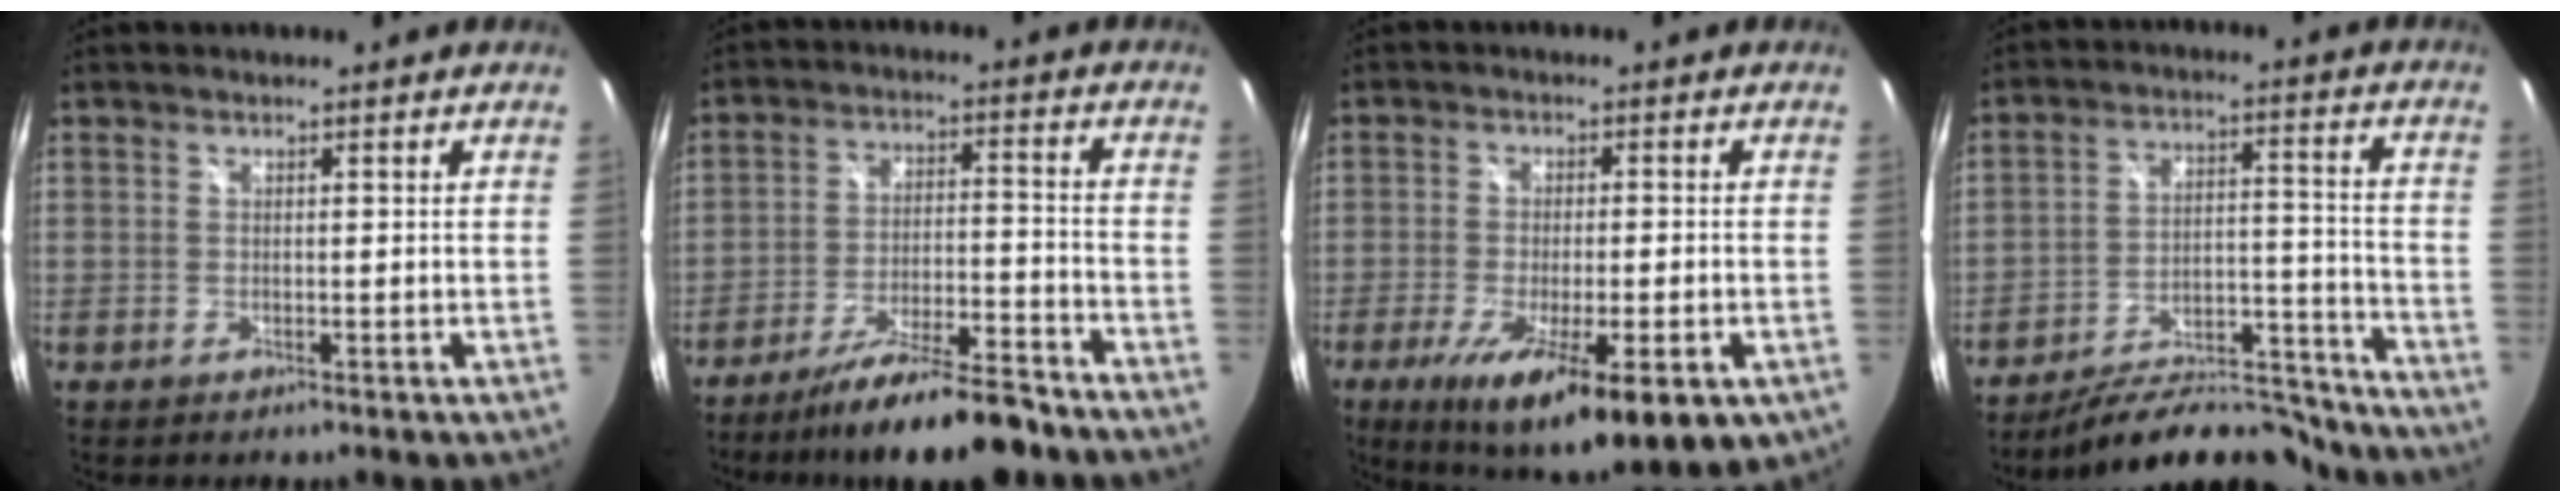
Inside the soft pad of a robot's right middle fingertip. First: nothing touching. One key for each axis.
{"total": 14.8, "fx": -12.4, "fy": 2.1, "fz": 7.7, "tx": -0.149, "ty": -0.015, "tz": -0.195}
{"total": 17.5, "fx": -8.8, "fy": 4.5, "fz": 14.4, "tx": -0.255, "ty": -0.064, "tz": -0.128}
{"total": 16.5, "fx": -15.3, "fy": 4.1, "fz": 4.6, "tx": -0.073, "ty": 0.030, "tz": -0.212}